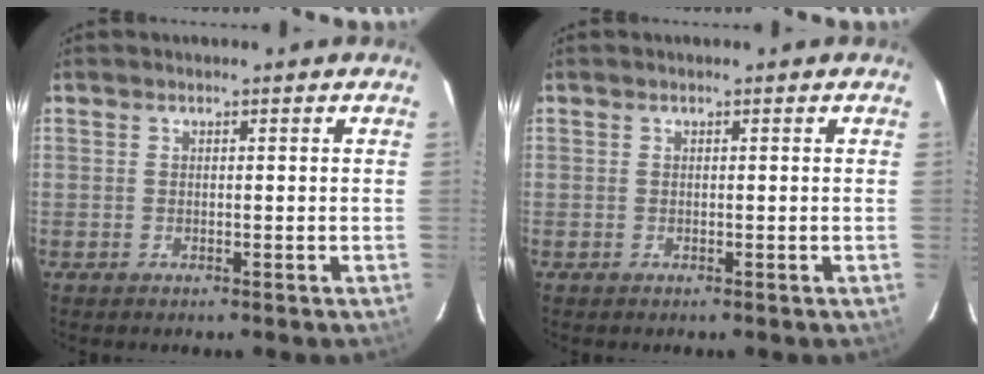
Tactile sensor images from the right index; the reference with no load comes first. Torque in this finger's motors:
{"motor_torque": [0.00, 0.00, 0.00, 0.00]}